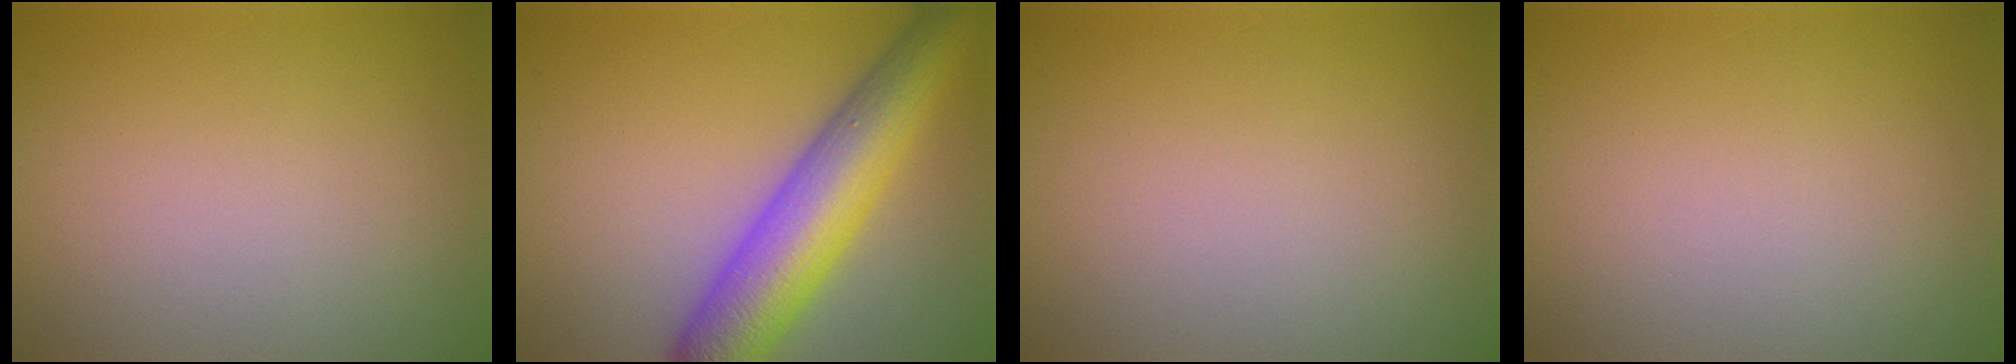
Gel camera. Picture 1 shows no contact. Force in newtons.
{"total": 8.6, "press": 8.6, "slide": 0.2}
{"total": 0.0}
{"total": 0.0}